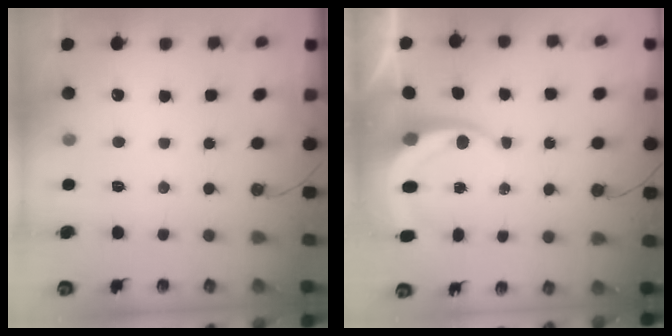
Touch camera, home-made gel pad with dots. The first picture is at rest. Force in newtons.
{"total": 6.5, "press": 6.4, "slide": 0.8}